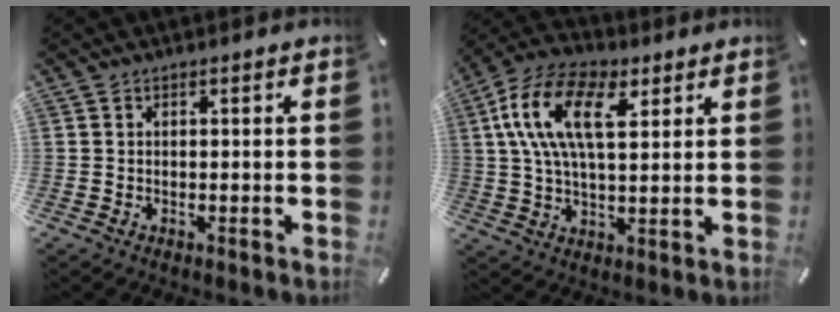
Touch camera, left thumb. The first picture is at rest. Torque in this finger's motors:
{"motor_torque": [0.46, 0.62, 1.86, -0.91, 0.44]}